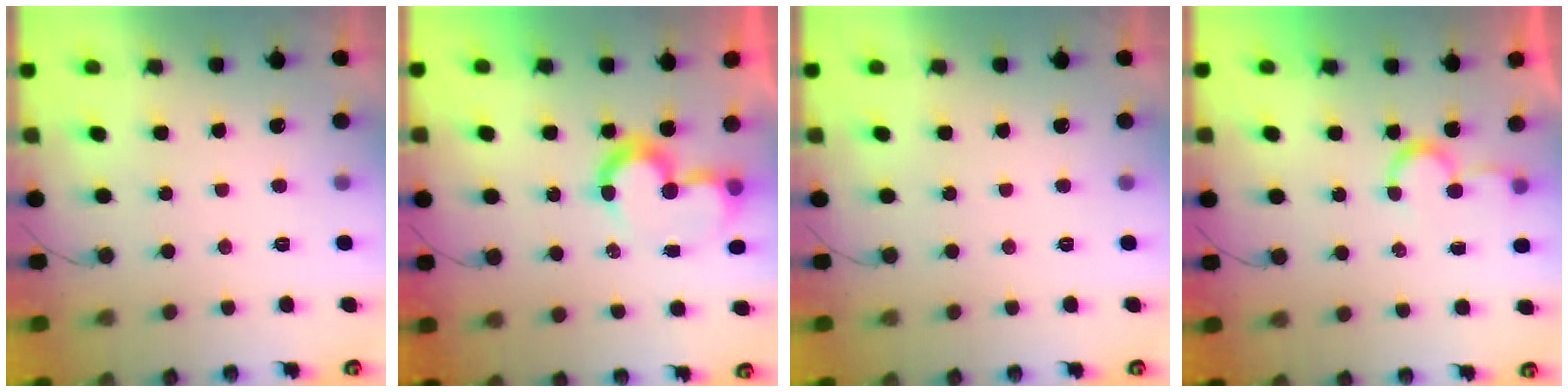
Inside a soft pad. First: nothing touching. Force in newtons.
{"total": 8.5, "press": 8.4, "slide": 0.2}
{"total": 0.0}
{"total": 5.0, "press": 5.0, "slide": 0.3}